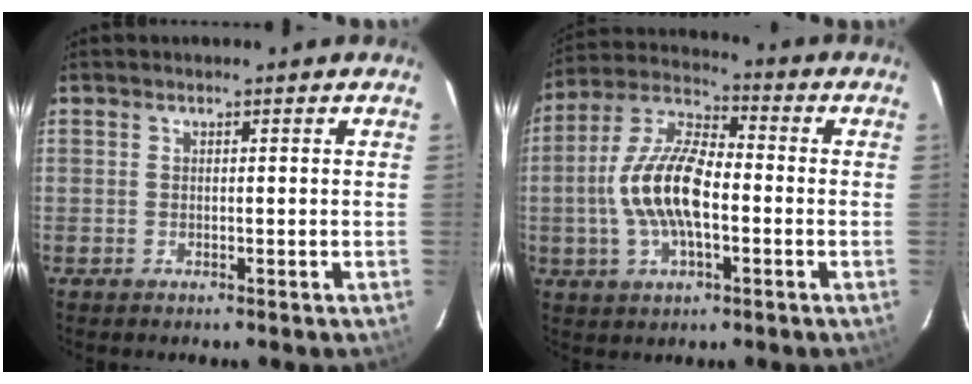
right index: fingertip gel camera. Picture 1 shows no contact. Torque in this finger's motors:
{"motor_torque": [1.36, -0.78, 1.05, 0.21]}